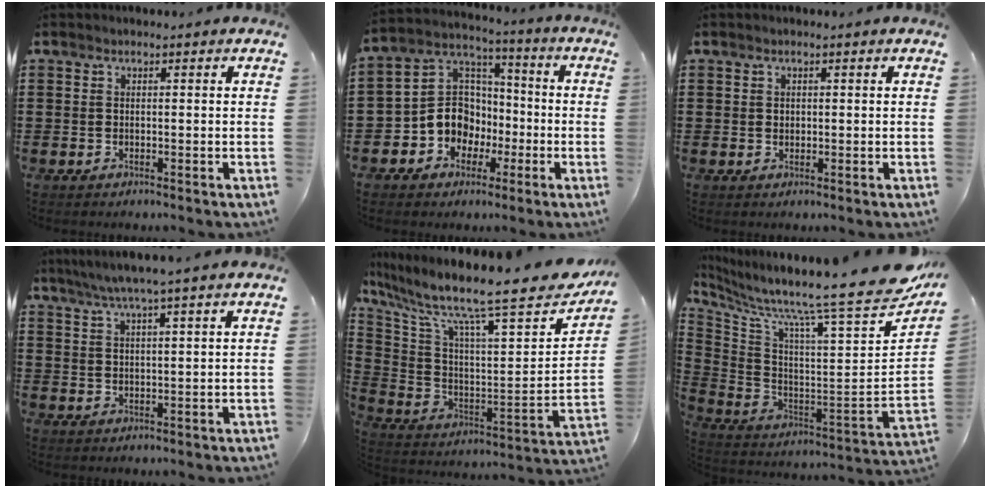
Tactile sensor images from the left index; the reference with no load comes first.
{"total": 9.4, "force": [-2.6, 8.5, 2.9], "torque": [-0.098, 0.010, -0.048]}
{"total": 0.7, "force": [0.4, 0.5, 0.3], "torque": [-0.008, 0.004, 0.007]}
{"total": 4.2, "force": [3.5, -0.6, 2.4], "torque": [-0.055, -0.011, 0.060]}
{"total": 11.9, "force": [9.6, 1.1, 7.0], "torque": [-0.148, -0.083, 0.146]}
{"total": 12.5, "force": [10.2, -0.1, 7.1], "torque": [-0.136, -0.100, 0.152]}